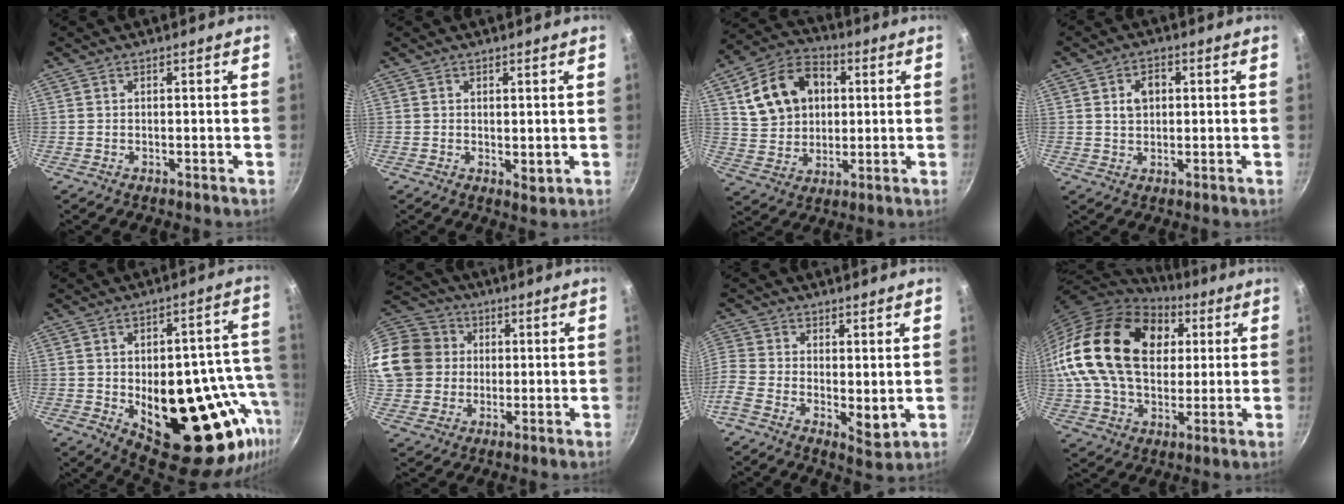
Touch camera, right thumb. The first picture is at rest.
{"total": 2.0, "force": [0.8, 1.3, 1.3], "torque": [-0.018, -0.009, 0.013]}
{"total": 20.1, "force": [4.7, 16.1, 11.0], "torque": [-0.175, 0.024, 0.083]}
{"total": 4.5, "force": [0.9, 3.3, 2.9], "torque": [-0.030, 0.005, 0.015]}
{"total": 27.0, "force": [-6.4, 13.7, 22.4], "torque": [-0.241, -0.002, -0.063]}
{"total": 17.8, "force": [2.7, 15.9, 7.4], "torque": [-0.149, 0.033, 0.051]}
{"total": 8.2, "force": [-1.0, 4.8, 6.7], "torque": [-0.128, -0.003, -0.025]}
{"total": 29.6, "force": [7.0, 20.0, 20.6], "torque": [-0.373, 0.016, 0.119]}